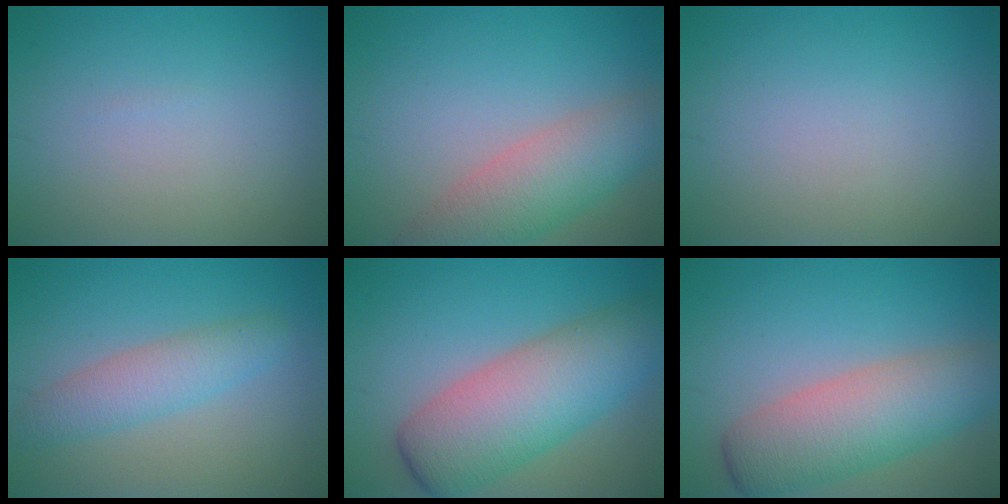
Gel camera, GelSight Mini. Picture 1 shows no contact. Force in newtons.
{"total": 5.7, "press": 5.7, "slide": 0.3}
{"total": 0.0}
{"total": 3.5, "press": 3.5, "slide": 0.0}
{"total": 8.9, "press": 8.9, "slide": 0.4}
{"total": 7.2, "press": 7.2, "slide": 0.4}